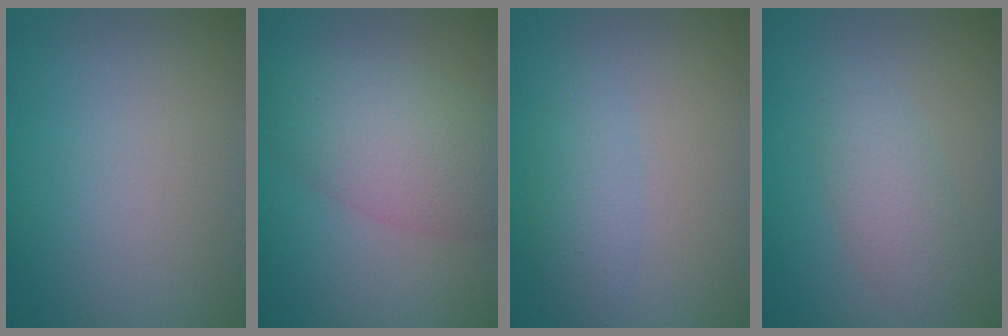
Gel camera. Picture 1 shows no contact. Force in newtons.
{"total": 5.9, "press": 5.9, "slide": 0.4}
{"total": 2.1, "press": 2.0, "slide": 0.2}
{"total": 2.7, "press": 2.7, "slide": 0.1}